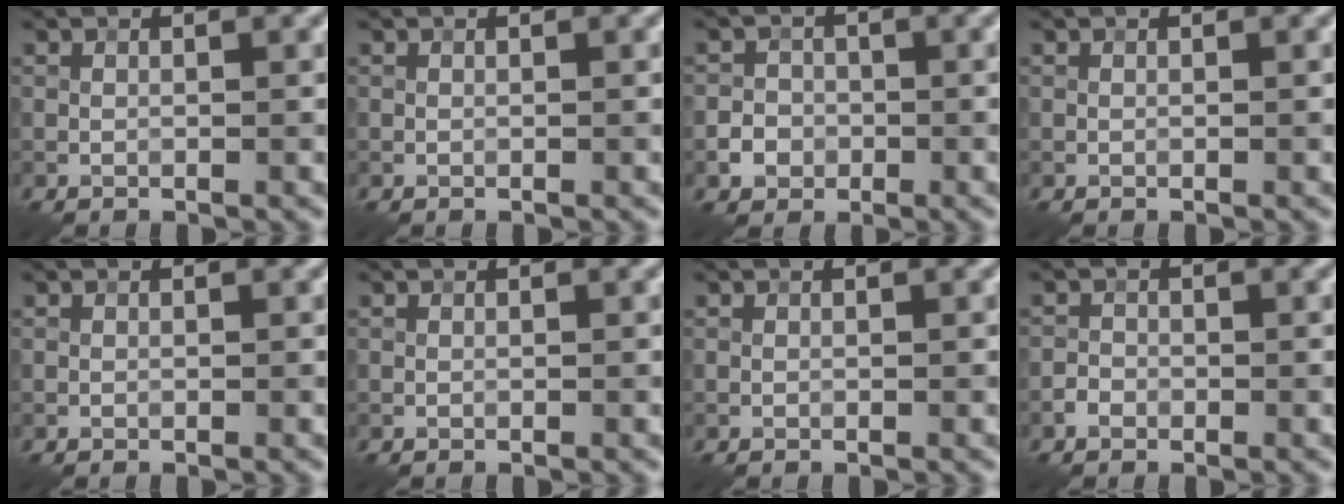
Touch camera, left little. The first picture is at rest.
{"total": 0.0}
{"total": 2.1, "force": [-0.7, 1.9, 0.5], "torque": [0.004, -0.001, -0.016]}
{"total": 0.0}
{"total": 0.0}
{"total": 0.0}
{"total": 0.0}
{"total": 1.0, "force": [-0.6, 0.8, 0.3], "torque": [-0.002, 0.002, -0.013]}